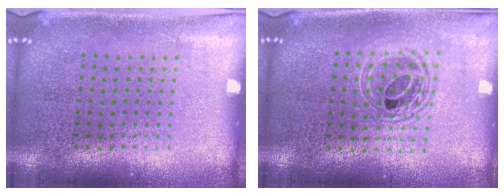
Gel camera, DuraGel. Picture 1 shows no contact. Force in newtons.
{"total": 1.7, "press": 1.4, "slide": 1.0}